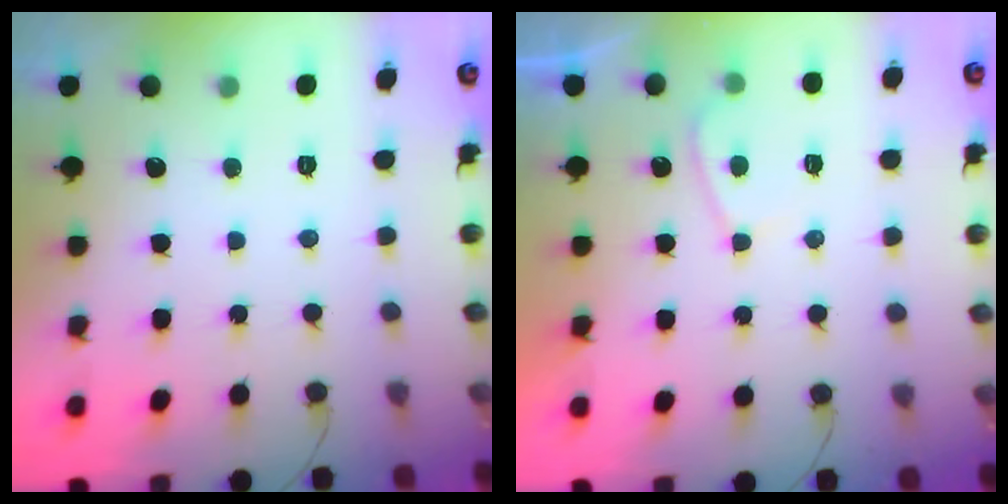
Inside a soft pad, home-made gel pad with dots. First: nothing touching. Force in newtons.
{"total": 3.1, "press": 3.0, "slide": 0.8}